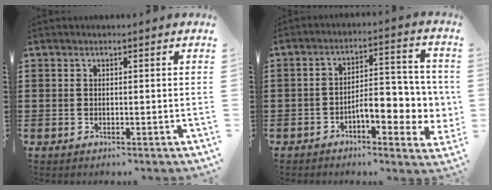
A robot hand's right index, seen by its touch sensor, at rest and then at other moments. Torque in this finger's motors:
{"motor_torque": [1.22, 0.02, 0.41, 0.14]}